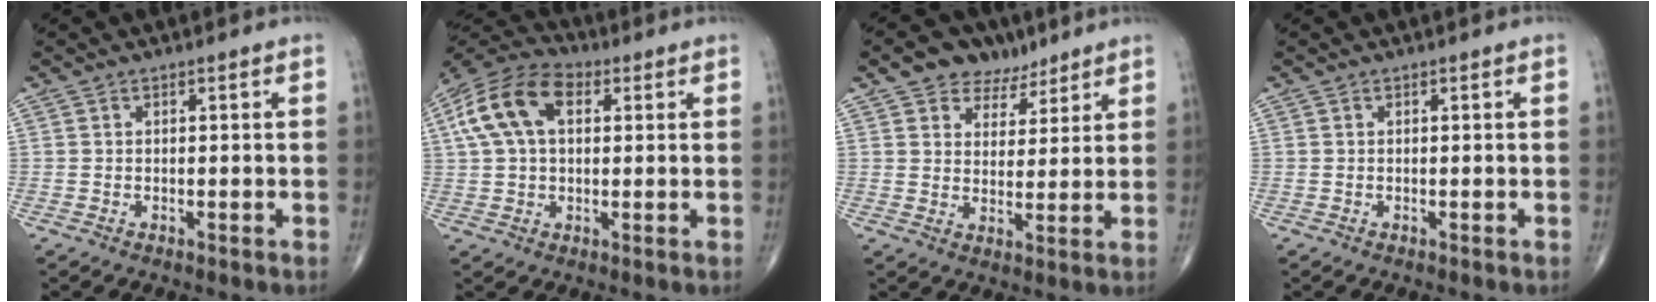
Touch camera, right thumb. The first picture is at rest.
{"total": 13.7, "force": [3.7, 8.5, 10.1], "torque": [-0.191, 0.029, 0.061]}
{"total": 8.4, "force": [5.7, 5.5, 2.9], "torque": [-0.008, -0.024, 0.091]}
{"total": 0.0}